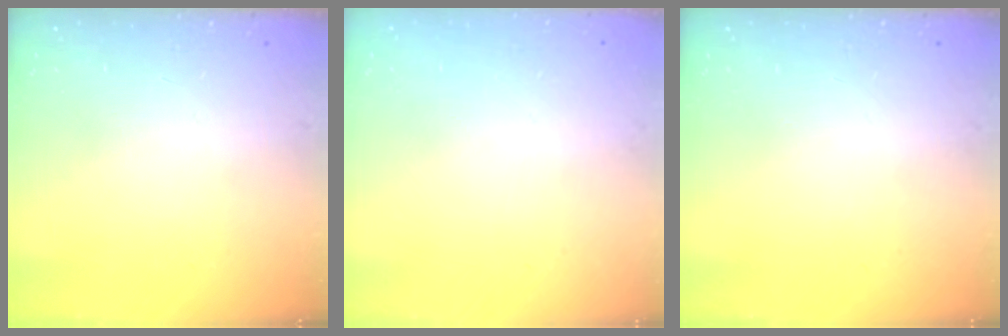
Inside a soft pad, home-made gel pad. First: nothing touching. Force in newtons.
{"total": 0.0}
{"total": 0.0}